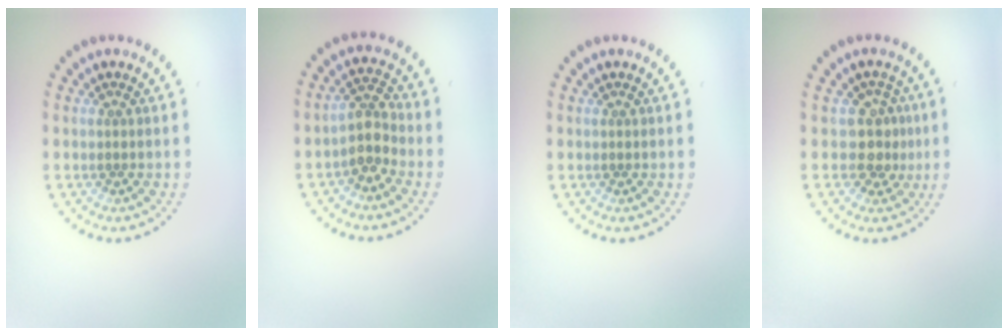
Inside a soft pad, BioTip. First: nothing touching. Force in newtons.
{"total": 2.5, "press": 2.1, "slide": 1.3}
{"total": 0.0}
{"total": 2.4, "press": 2.0, "slide": 1.5}